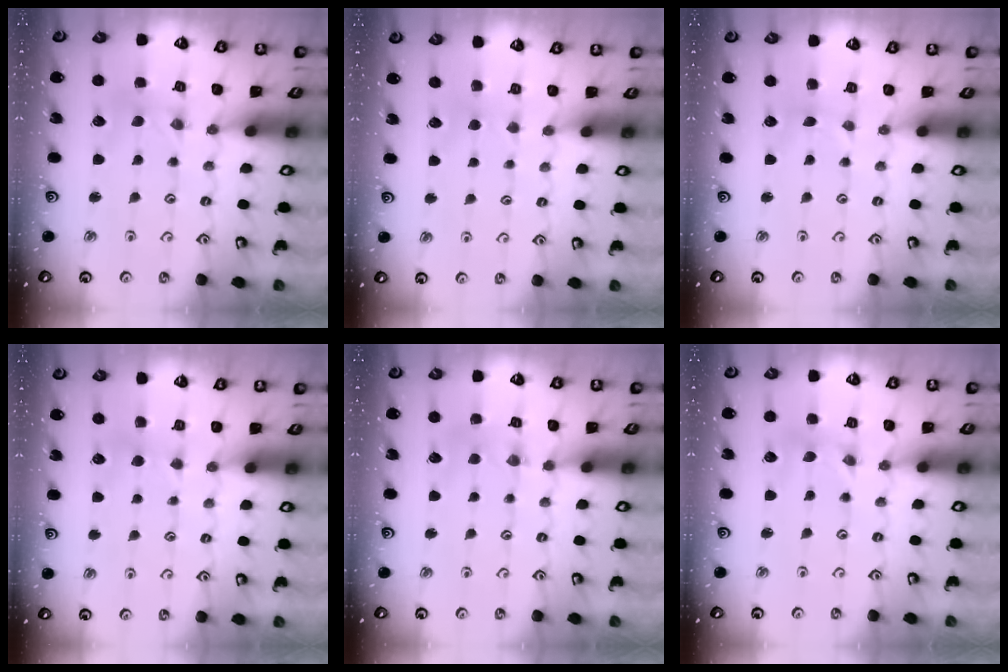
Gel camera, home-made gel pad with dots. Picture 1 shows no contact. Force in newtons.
{"total": 2.1, "press": 2.1, "slide": 0.4}
{"total": 1.3, "press": 1.2, "slide": 0.2}
{"total": 2.8, "press": 2.7, "slide": 0.4}
{"total": 2.3, "press": 2.3, "slide": 0.3}
{"total": 0.0}